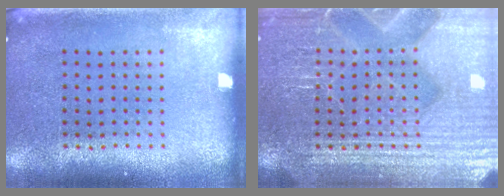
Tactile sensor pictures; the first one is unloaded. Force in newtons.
{"total": 4.7, "press": 4.6, "slide": 0.6}